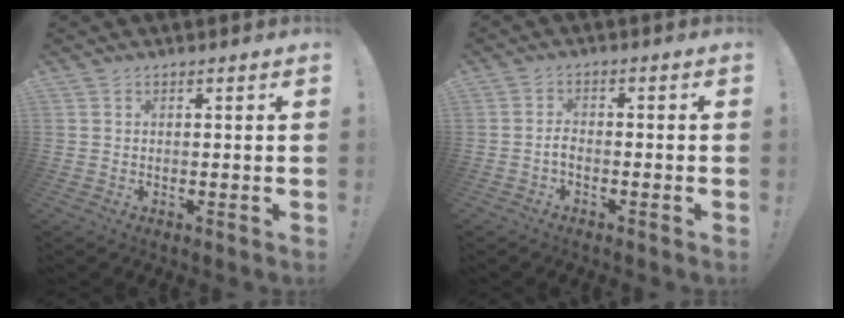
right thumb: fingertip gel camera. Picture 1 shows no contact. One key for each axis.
{"total": 2.8, "fx": -1.5, "fy": 0.8, "fz": 2.2, "tx": -0.042, "ty": 0.003, "tz": -0.029}